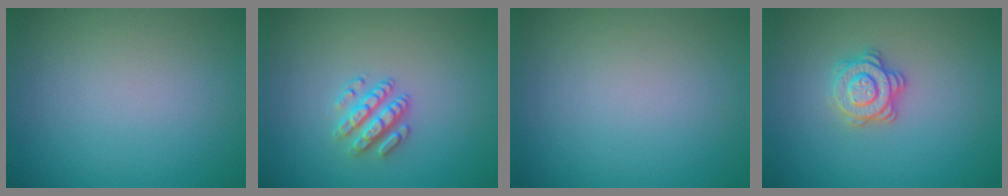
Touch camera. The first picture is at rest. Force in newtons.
{"total": 2.7, "press": 2.5, "slide": 1.2}
{"total": 0.0}
{"total": 2.9, "press": 2.7, "slide": 1.1}